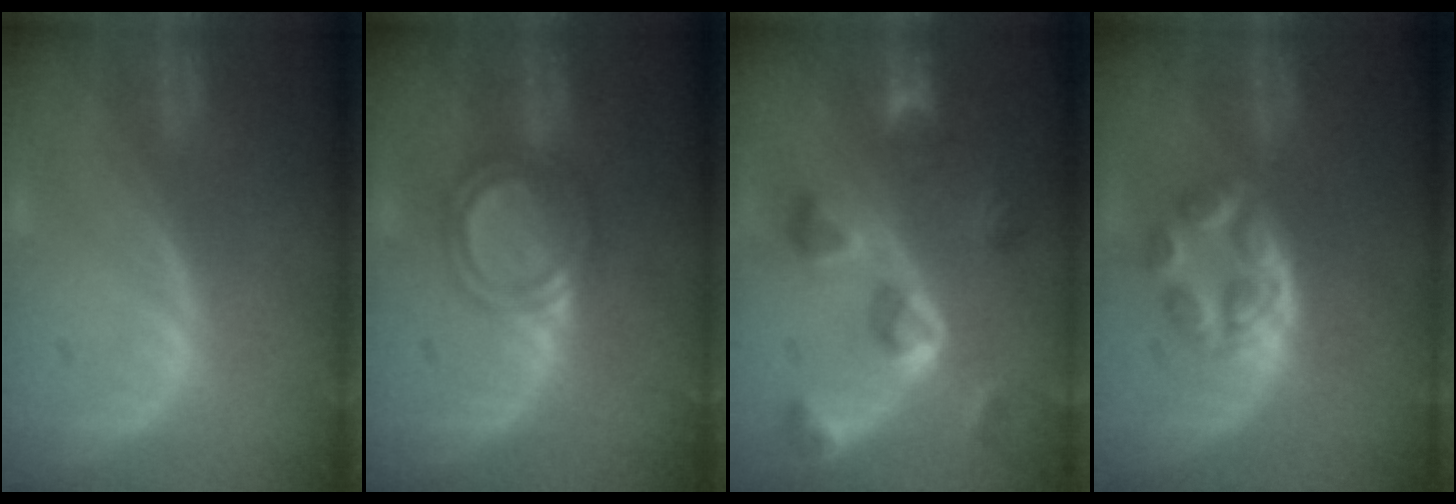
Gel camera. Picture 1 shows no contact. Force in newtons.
{"total": 5.0, "press": 4.5, "slide": 2.1}
{"total": 7.8, "press": 7.7, "slide": 0.7}
{"total": 5.9, "press": 5.1, "slide": 2.9}